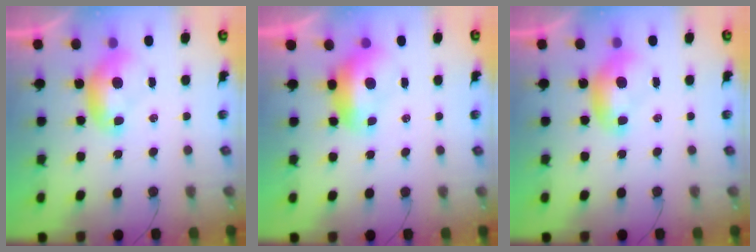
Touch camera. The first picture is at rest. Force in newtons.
{"total": 1.7, "press": 1.5, "slide": 0.7}
{"total": 0.0}